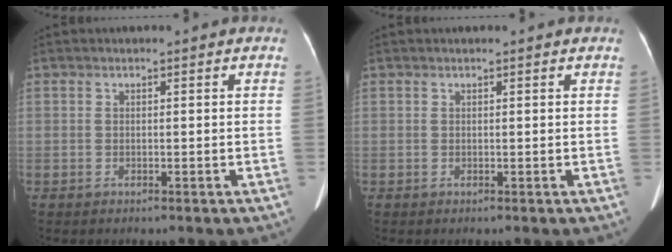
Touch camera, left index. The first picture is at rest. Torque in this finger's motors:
{"motor_torque": [-0.75, 0.16, -0.42, -0.03]}